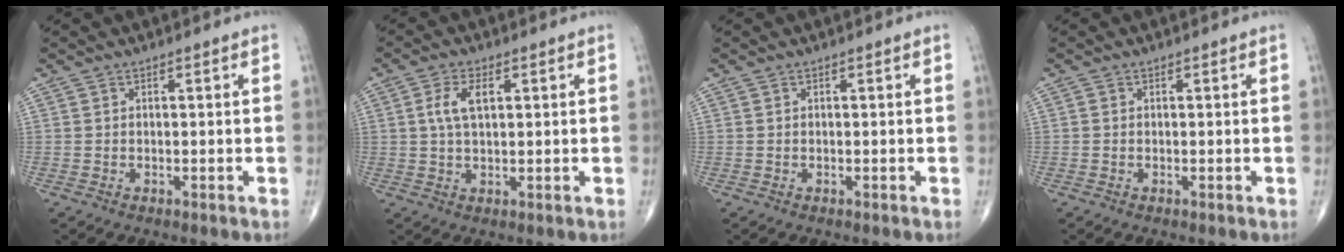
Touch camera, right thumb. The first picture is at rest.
{"total": 5.1, "force": [1.3, 2.5, 4.2], "torque": [-0.089, 0.006, 0.025]}
{"total": 0.0}
{"total": 0.0}